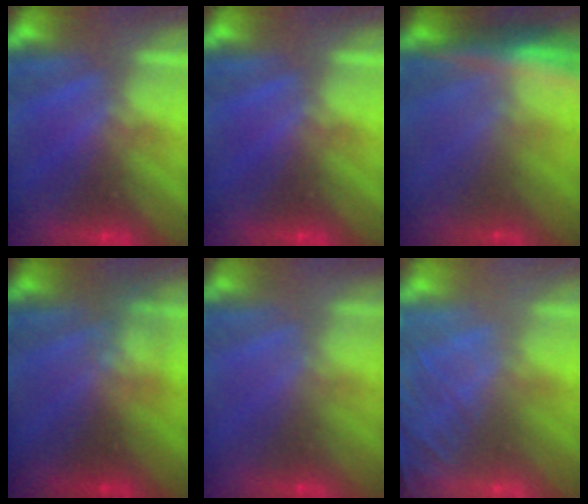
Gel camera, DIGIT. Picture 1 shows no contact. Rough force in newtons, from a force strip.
{"total": 0.0}
{"total": 5.9}
{"total": 2.6}
{"total": 8.1}
{"total": 6.9}